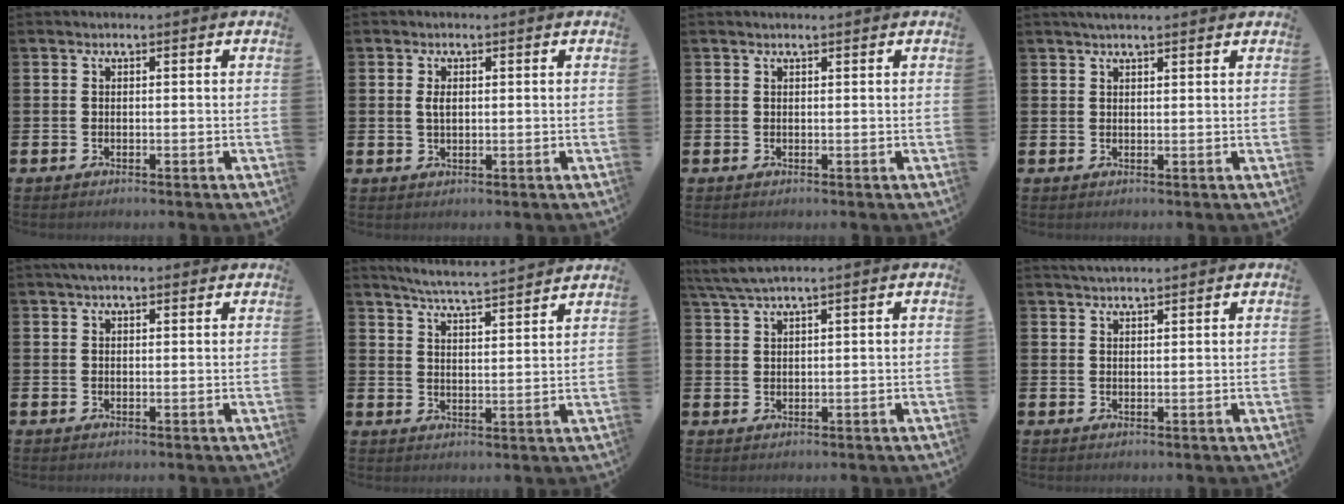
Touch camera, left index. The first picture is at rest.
{"total": 1.8, "force": [0.5, 0.9, 1.5], "torque": [-0.019, 0.001, 0.005]}
{"total": 0.6, "force": [0.5, 0.0, 0.2], "torque": [-0.001, -0.001, 0.009]}
{"total": 2.1, "force": [1.9, 0.3, 0.8], "torque": [-0.010, -0.003, 0.032]}
{"total": 1.9, "force": [1.6, 0.6, 0.9], "torque": [-0.010, 0.002, 0.026]}
{"total": 5.6, "force": [5.5, -0.4, 1.3], "torque": [-0.039, -0.037, 0.094]}
{"total": 2.9, "force": [2.4, -0.1, 1.7], "torque": [-0.040, -0.002, 0.045]}
{"total": 2.3, "force": [2.2, 0.2, 0.4], "torque": [-0.010, -0.004, 0.040]}